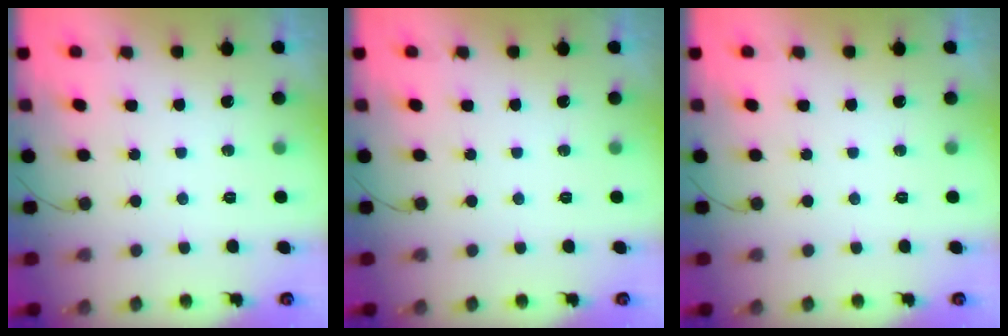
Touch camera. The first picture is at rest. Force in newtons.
{"total": 0.0}
{"total": 0.0}